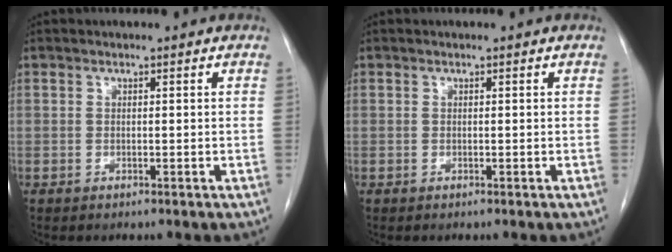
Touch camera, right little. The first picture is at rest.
{"total": 0.0}